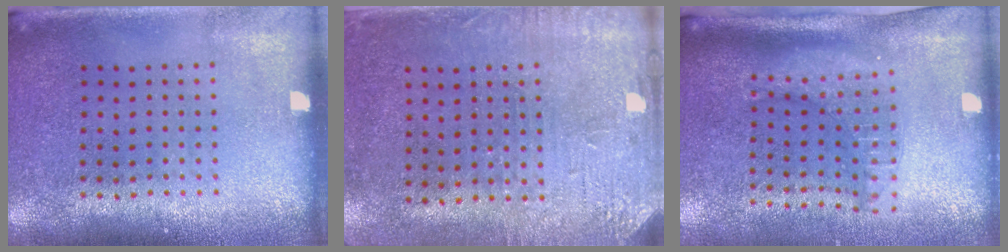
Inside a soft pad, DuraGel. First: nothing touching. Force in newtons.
{"total": 3.3, "press": 2.7, "slide": 1.9}
{"total": 2.1, "press": 1.6, "slide": 1.5}